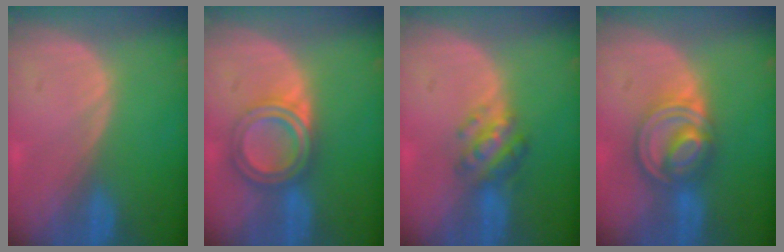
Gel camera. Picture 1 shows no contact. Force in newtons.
{"total": 5.8, "press": 5.8, "slide": 0.2}
{"total": 5.1, "press": 5.0, "slide": 1.2}
{"total": 7.9, "press": 6.9, "slide": 3.9}